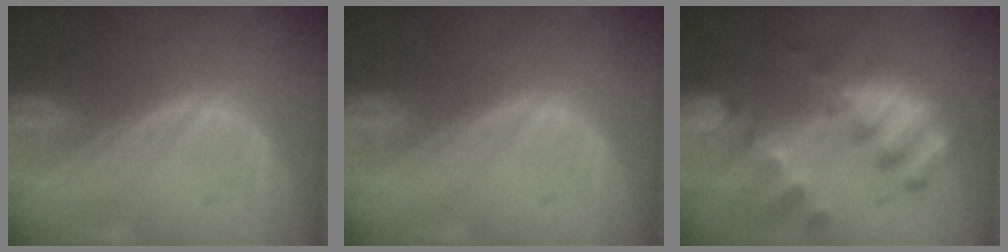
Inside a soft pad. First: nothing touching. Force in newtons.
{"total": 0.0}
{"total": 10.3, "press": 9.0, "slide": 5.2}